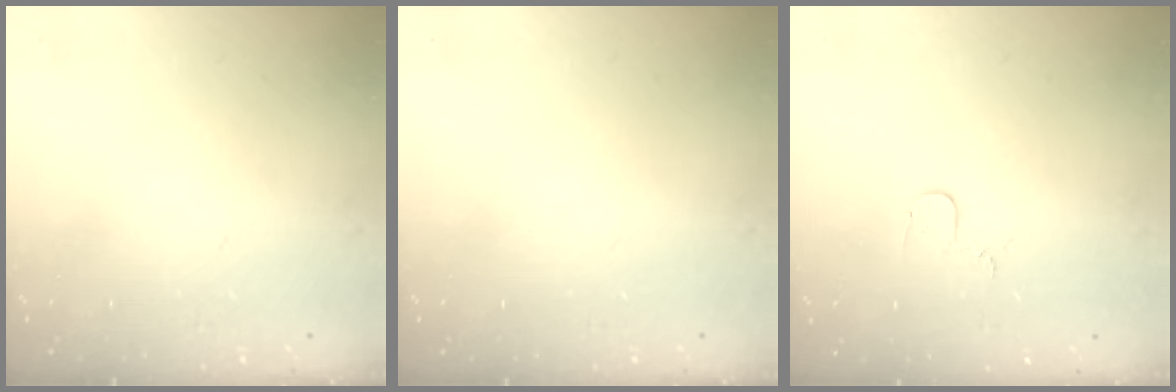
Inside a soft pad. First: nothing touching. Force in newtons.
{"total": 0.0}
{"total": 3.4, "press": 3.4, "slide": 0.4}